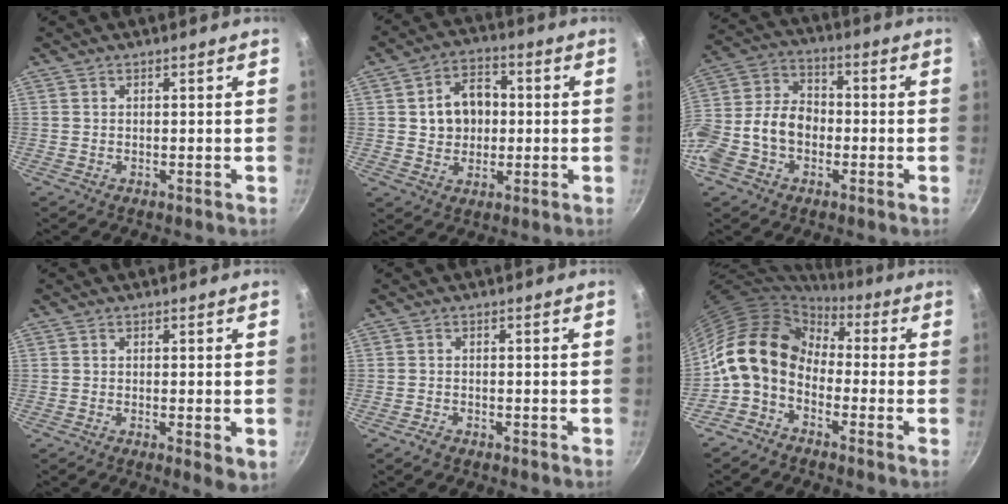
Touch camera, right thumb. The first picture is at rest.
{"total": 9.6, "force": [0.7, 7.5, 5.9], "torque": [-0.065, 0.013, 0.009]}
{"total": 14.6, "force": [-3.5, 10.7, 9.3], "torque": [-0.163, 0.052, -0.074]}
{"total": 3.5, "force": [-0.7, 0.9, 3.3], "torque": [-0.051, -0.013, -0.011]}
{"total": 1.4, "force": [-1.2, 0.6, 0.6], "torque": [-0.016, 0.011, -0.023]}
{"total": 13.0, "force": [-0.8, 9.6, 8.7], "torque": [-0.141, 0.037, -0.036]}